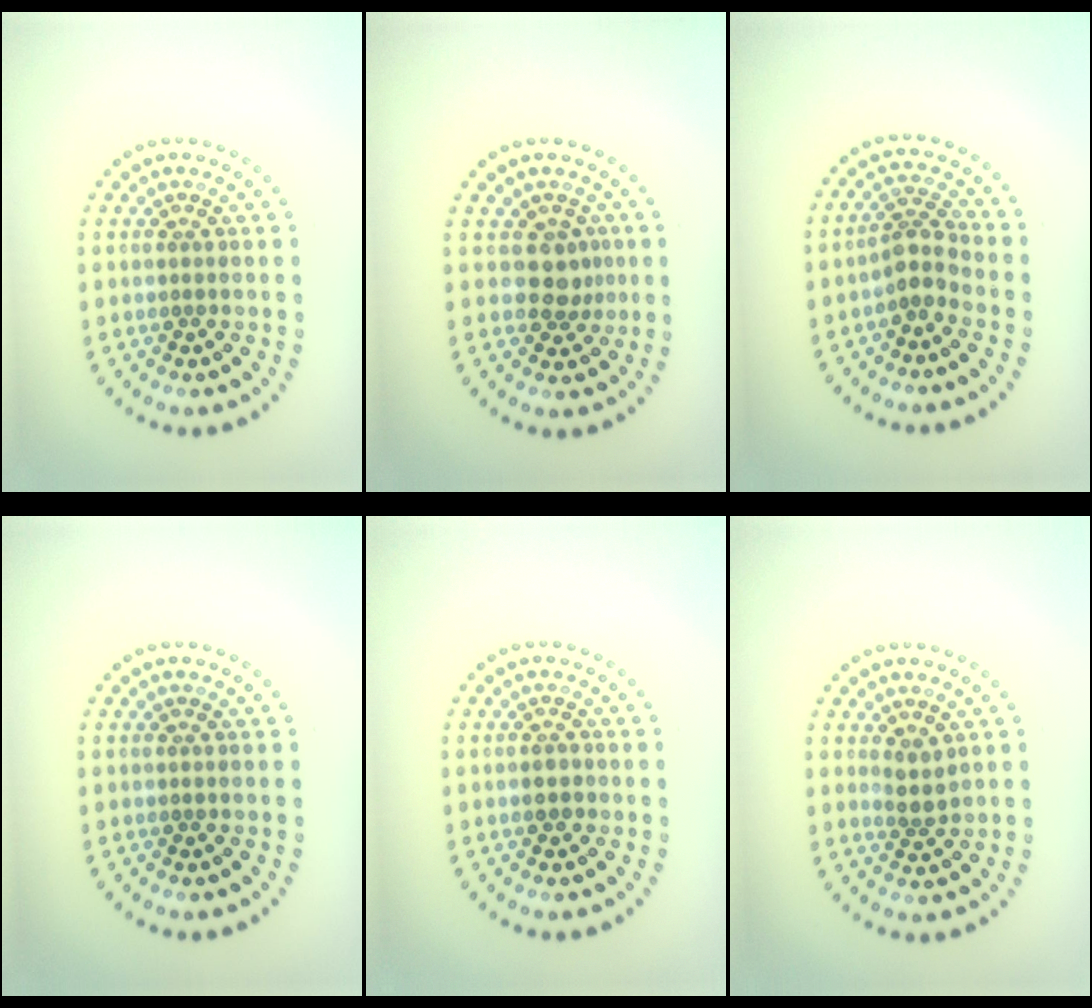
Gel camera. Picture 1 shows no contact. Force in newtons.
{"total": 2.3, "press": 1.9, "slide": 1.4}
{"total": 2.4, "press": 1.9, "slide": 1.6}
{"total": 0.0}
{"total": 1.2, "press": 1.2, "slide": 0.3}
{"total": 1.8, "press": 1.4, "slide": 1.1}